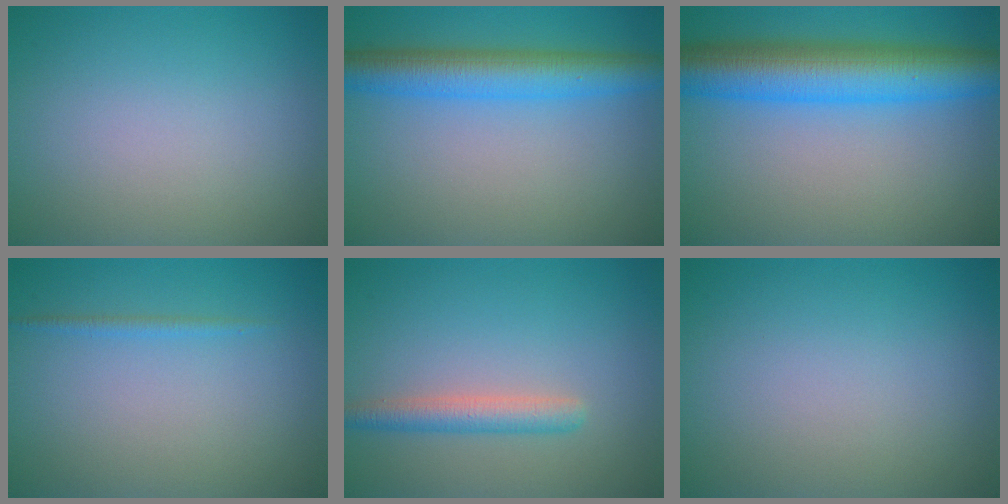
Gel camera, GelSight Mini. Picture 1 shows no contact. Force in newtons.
{"total": 5.8, "press": 5.8, "slide": 0.3}
{"total": 9.2, "press": 9.2, "slide": 0.1}
{"total": 0.8, "press": 0.8, "slide": 0.1}
{"total": 2.6, "press": 2.6, "slide": 0.1}
{"total": 0.0}